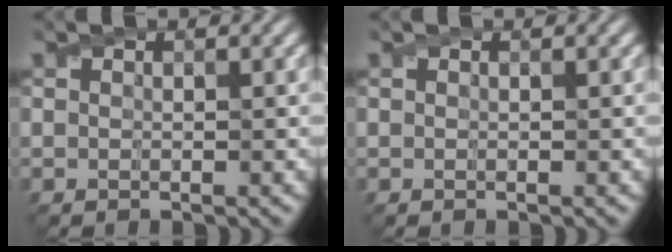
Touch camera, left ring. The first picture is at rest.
{"total": 0.0}